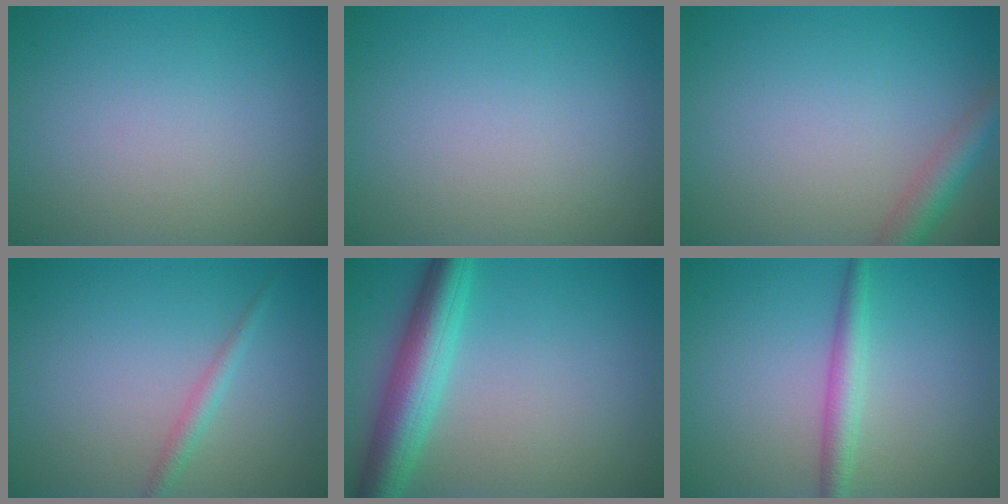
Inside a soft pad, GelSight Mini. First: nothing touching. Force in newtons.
{"total": 0.0}
{"total": 3.0, "press": 3.0, "slide": 0.1}
{"total": 1.4, "press": 1.4, "slide": 0.0}
{"total": 6.0, "press": 6.0, "slide": 0.3}
{"total": 2.5, "press": 2.5, "slide": 0.0}